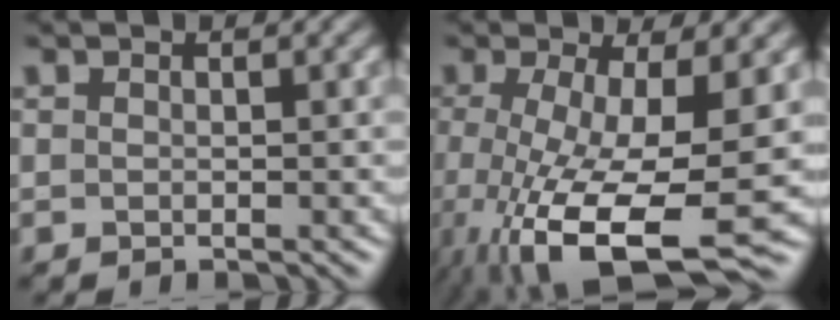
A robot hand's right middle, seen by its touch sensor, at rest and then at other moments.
{"total": 12.7, "force": [-4.1, 4.1, 11.3], "torque": [-0.211, -0.036, -0.062]}